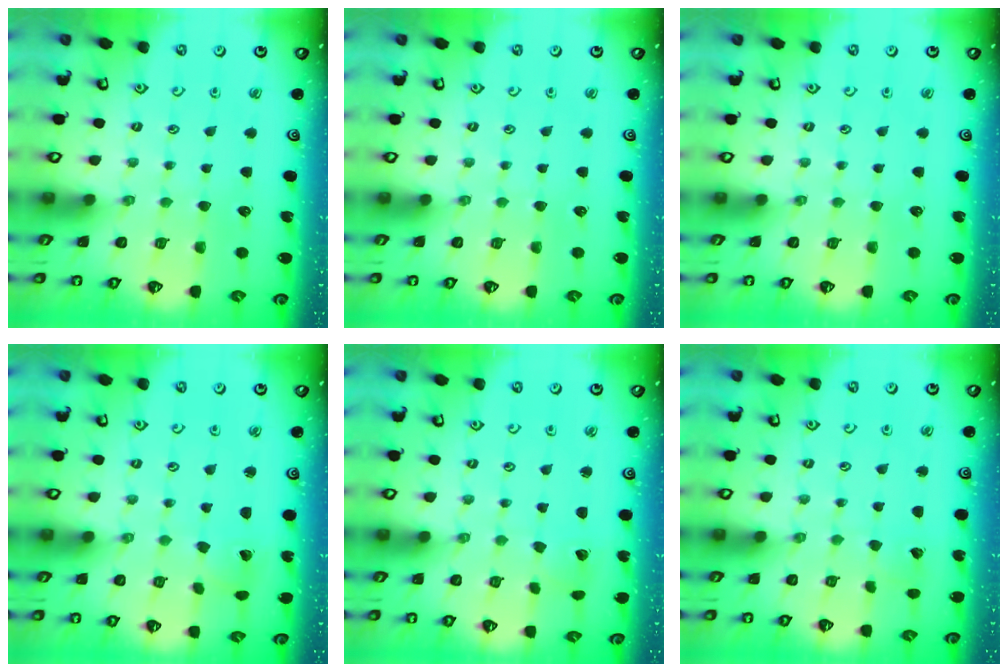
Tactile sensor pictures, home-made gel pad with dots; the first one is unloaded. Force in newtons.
{"total": 0.0}
{"total": 0.0}
{"total": 2.0, "press": 2.0, "slide": 0.3}
{"total": 2.4, "press": 2.4, "slide": 0.2}
{"total": 2.7, "press": 2.6, "slide": 0.3}